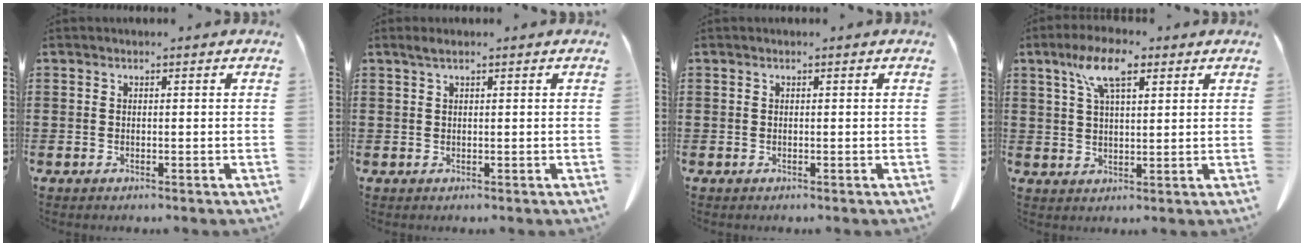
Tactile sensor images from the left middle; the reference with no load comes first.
{"total": 1.2, "force": [0.6, 0.2, 0.9], "torque": [-0.020, 0.001, 0.011]}
{"total": 0.0}
{"total": 7.9, "force": [4.4, 2.6, 6.0], "torque": [-0.130, 0.008, 0.078]}